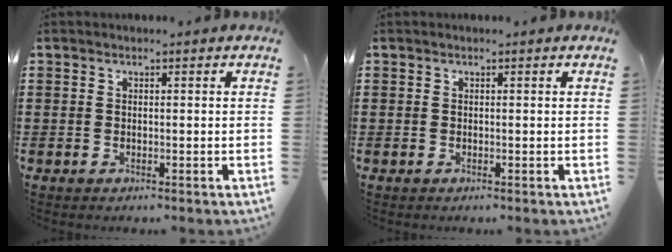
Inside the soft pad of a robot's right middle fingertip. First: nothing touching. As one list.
[{"total": 0.0}]